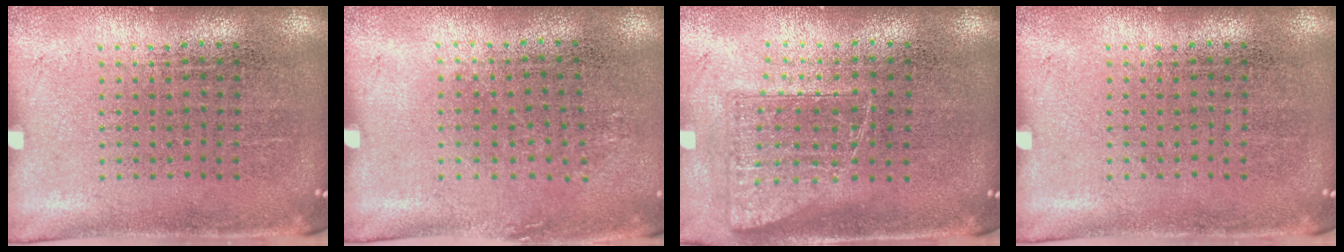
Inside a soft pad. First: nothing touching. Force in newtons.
{"total": 0.8, "press": 0.6, "slide": 0.5}
{"total": 1.0, "press": 0.9, "slide": 0.5}
{"total": 0.0}